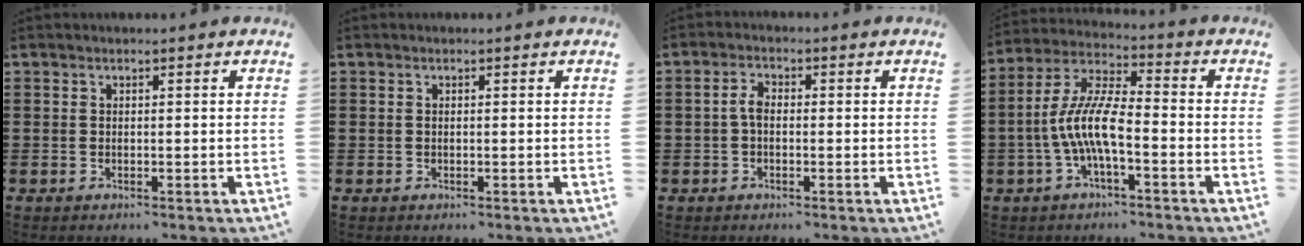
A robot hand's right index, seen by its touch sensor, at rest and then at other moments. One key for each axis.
{"total": 0.0}
{"total": 2.9, "fx": -0.3, "fy": 1.5, "fz": 2.4, "tx": -0.056, "ty": 0.002, "tz": -0.009}
{"total": 9.1, "fx": -2.7, "fy": 2.5, "fz": 8.4, "tx": -0.198, "ty": -0.015, "tz": -0.060}